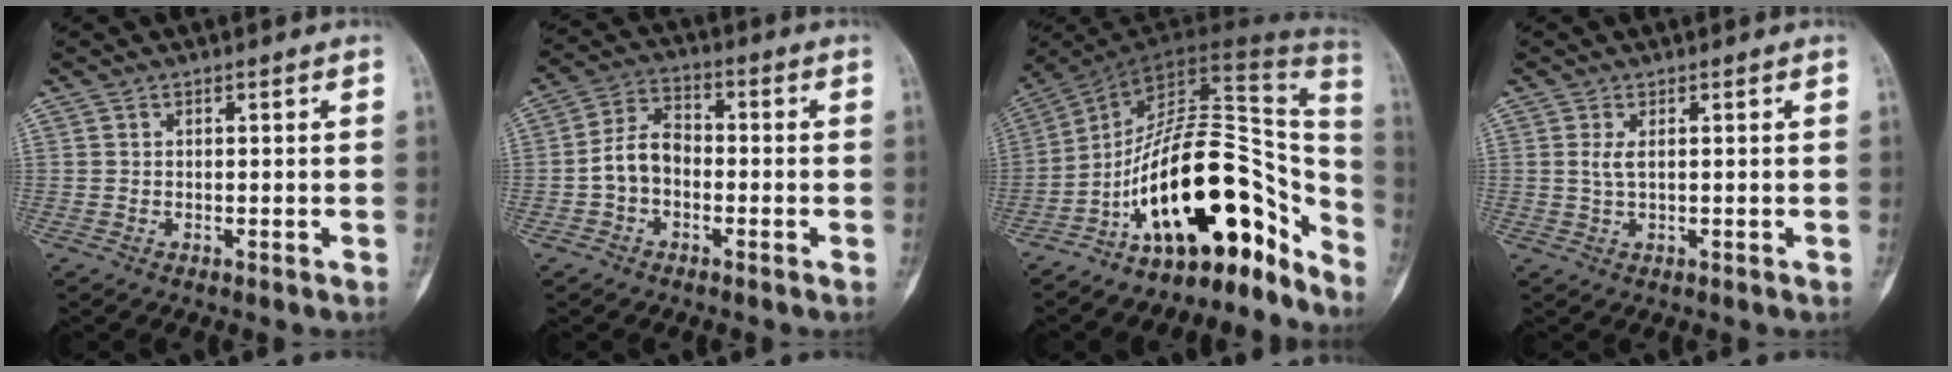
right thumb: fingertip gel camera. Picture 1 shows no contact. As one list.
[{"total": 7.2, "force": [-1.6, 5.0, 4.8], "torque": [-0.081, 0.030, -0.043]}, {"total": 23.3, "force": [-12.6, 10.4, 16.7], "torque": [-0.173, 0.143, -0.199]}, {"total": 1.8, "force": [0.4, 0.6, 1.7], "torque": [-0.046, 0.002, 0.014]}]